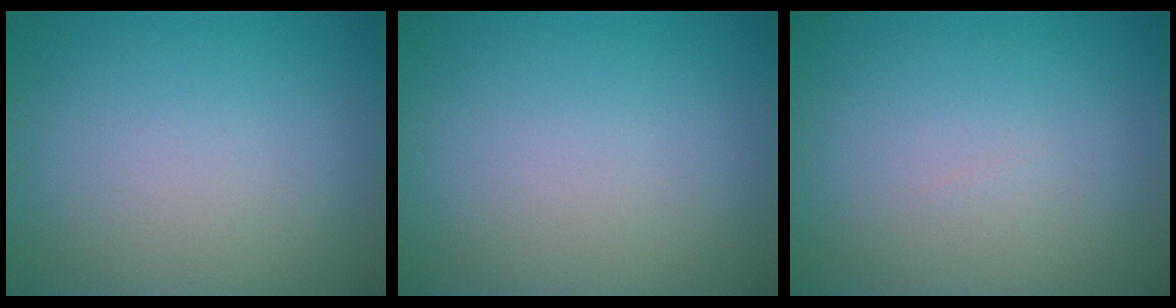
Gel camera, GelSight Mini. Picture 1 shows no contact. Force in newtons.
{"total": 0.0}
{"total": 0.0}